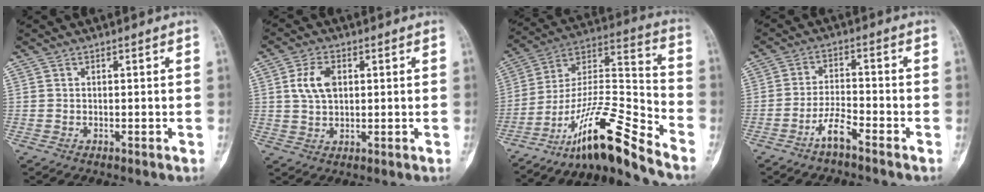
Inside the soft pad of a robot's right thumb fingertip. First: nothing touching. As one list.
[{"total": 6.1, "force": [1.4, 3.9, 4.5], "torque": [-0.083, 0.002, 0.026]}, {"total": 16.9, "force": [-13.3, 1.8, 10.3], "torque": [-0.188, 0.110, -0.237]}, {"total": 4.9, "force": [-3.5, 1.1, 3.2], "torque": [-0.062, 0.028, -0.068]}]